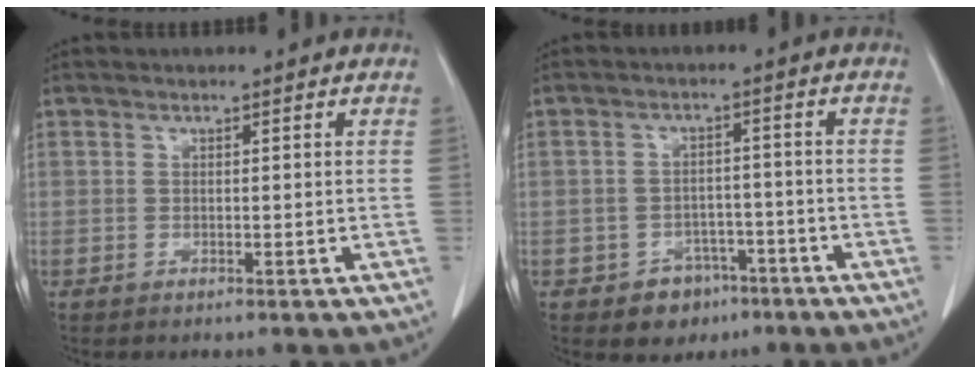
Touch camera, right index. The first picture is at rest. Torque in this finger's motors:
{"motor_torque": [-0.29, -0.18, -0.07, -0.06]}